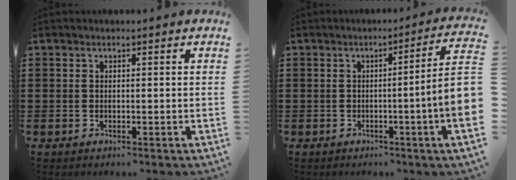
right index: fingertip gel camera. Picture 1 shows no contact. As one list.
[{"total": 7.2, "force": [-0.4, -0.6, 7.2], "torque": [-0.114, -0.032, -0.011]}]